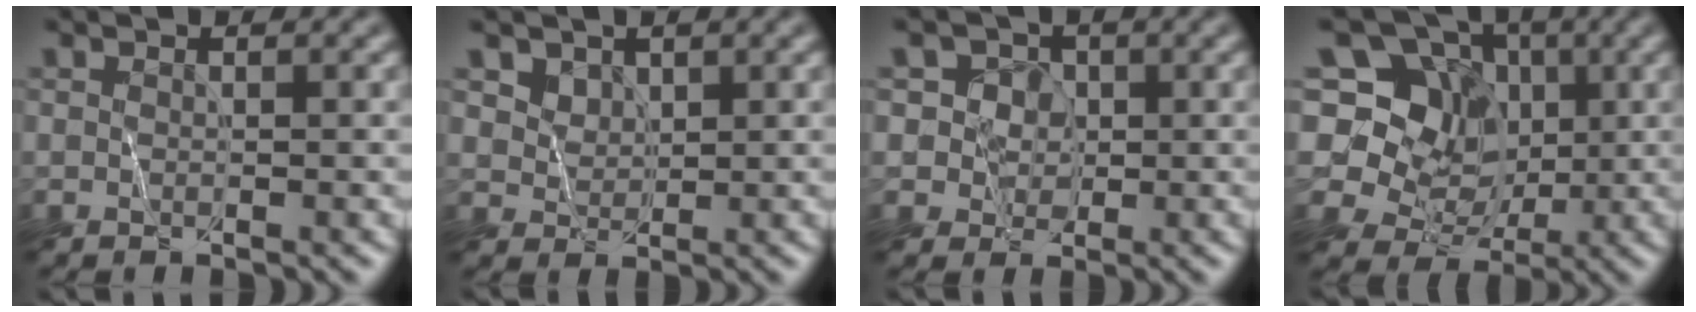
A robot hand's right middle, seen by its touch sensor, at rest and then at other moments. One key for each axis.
{"total": 3.5, "fx": 2.6, "fy": 2.1, "fz": 1.1, "tx": -0.046, "ty": -0.009, "tz": 0.063}
{"total": 4.6, "fx": 1.8, "fy": 3.9, "fz": 1.5, "tx": 0.003, "ty": 0.033, "tz": 0.008}
{"total": 10.4, "fx": 3.6, "fy": 8.5, "fz": 4.7, "tx": -0.093, "ty": 0.035, "tz": 0.024}